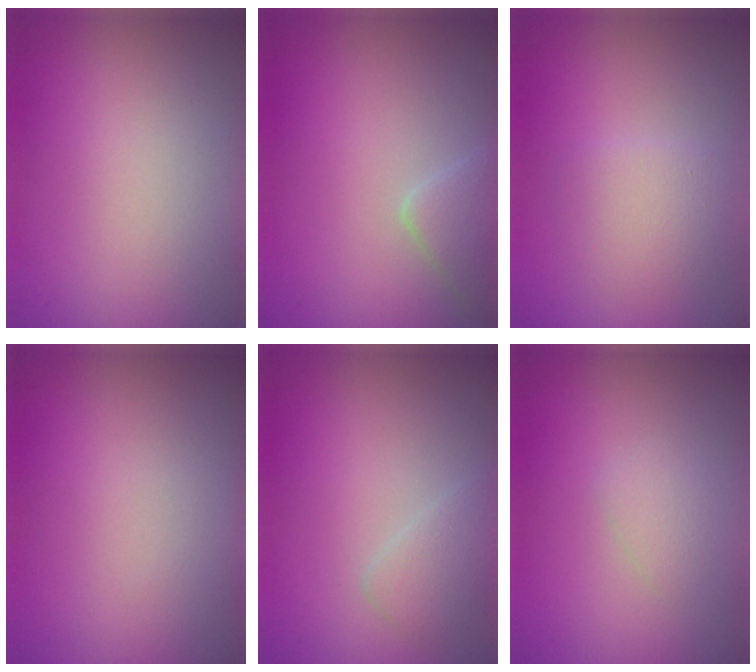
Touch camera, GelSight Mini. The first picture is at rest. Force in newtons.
{"total": 2.2, "press": 2.2, "slide": 0.2}
{"total": 2.3, "press": 2.3, "slide": 0.0}
{"total": 0.0}
{"total": 1.9, "press": 1.9, "slide": 0.0}
{"total": 1.1, "press": 1.1, "slide": 0.0}